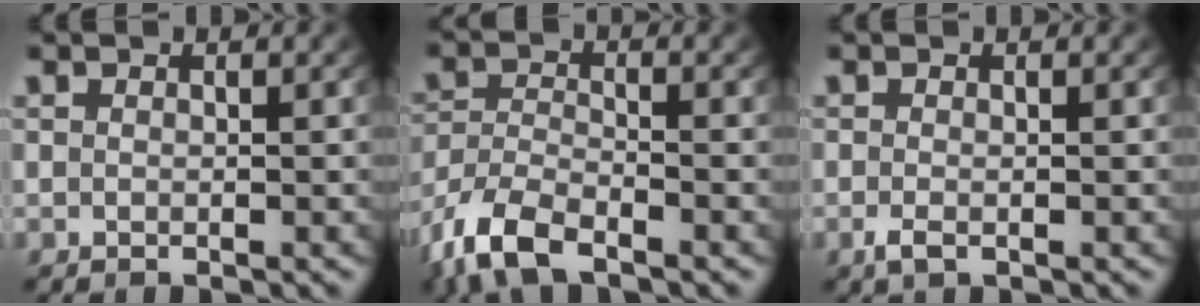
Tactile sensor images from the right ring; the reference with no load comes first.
{"total": 5.4, "force": [-3.5, 2.9, 3.0], "torque": [-0.082, -0.024, -0.054]}
{"total": 1.2, "force": [-0.8, 0.5, 0.8], "torque": [-0.026, -0.012, -0.010]}